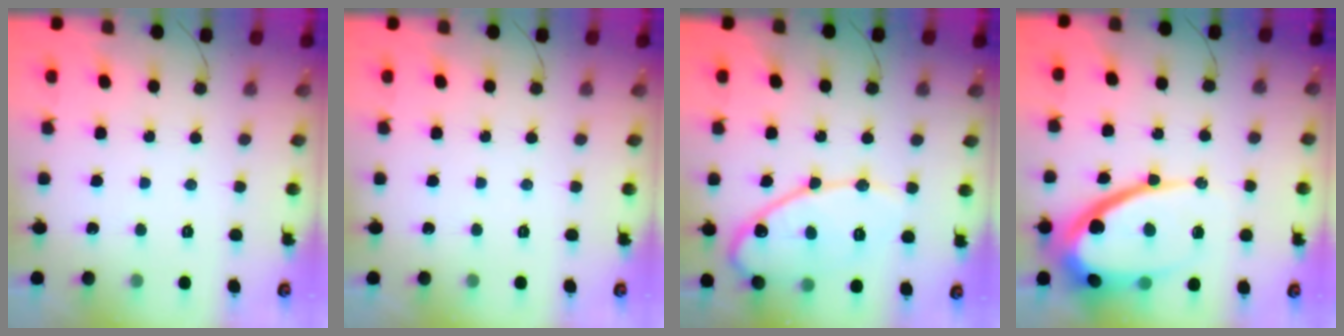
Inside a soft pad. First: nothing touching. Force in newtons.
{"total": 0.0}
{"total": 14.5, "press": 14.5, "slide": 0.9}
{"total": 18.7, "press": 18.6, "slide": 1.5}